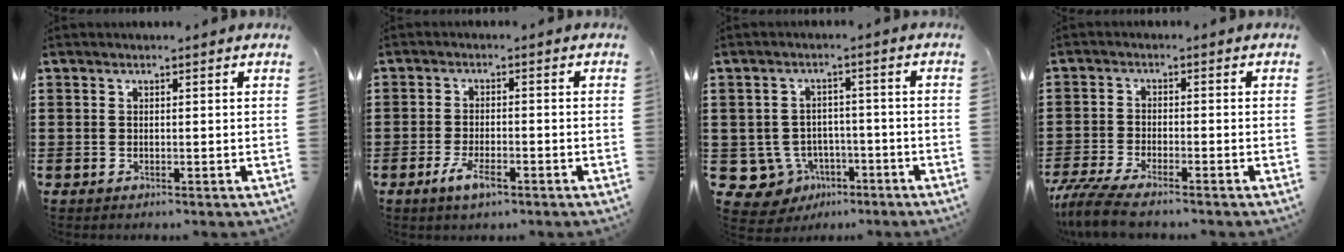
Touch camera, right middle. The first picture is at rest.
{"total": 4.0, "force": [-2.1, 1.3, 3.2], "torque": [-0.071, -0.003, -0.044]}
{"total": 5.5, "force": [-2.8, 4.4, 1.6], "torque": [-0.060, 0.007, -0.054]}
{"total": 4.7, "force": [-4.2, 0.2, 2.0], "torque": [-0.062, -0.018, -0.089]}